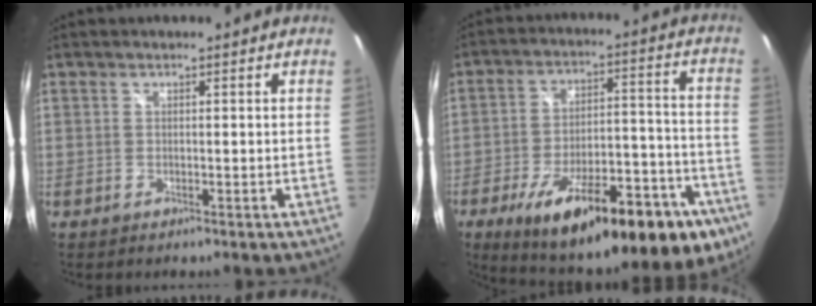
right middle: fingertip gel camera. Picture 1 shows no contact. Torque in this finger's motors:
{"motor_torque": [1.85, -0.29, 1.05, 0.21]}